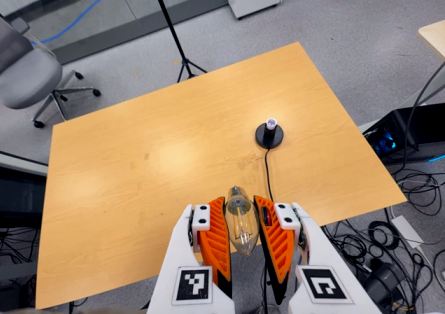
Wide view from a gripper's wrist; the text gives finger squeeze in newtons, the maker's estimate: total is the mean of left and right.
{"total": 21.3, "left": 23.2, "right": 19.5}